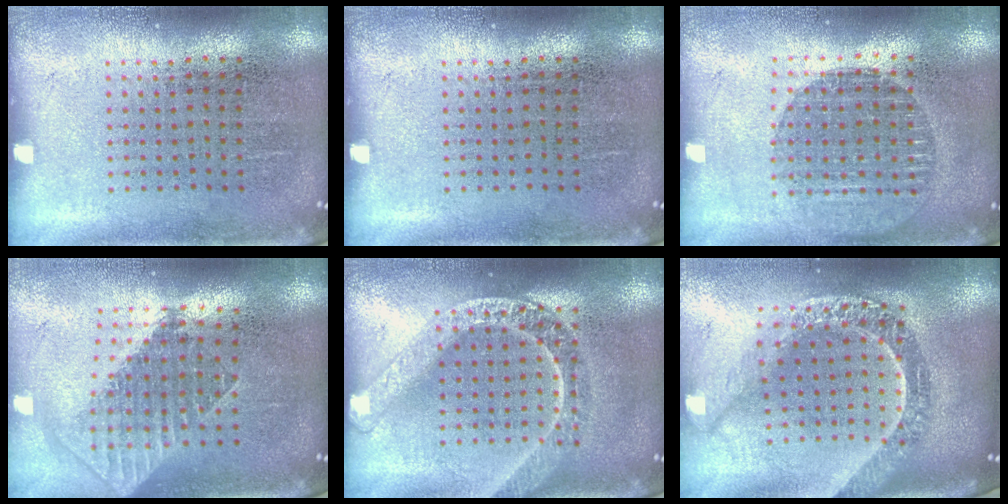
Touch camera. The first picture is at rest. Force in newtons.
{"total": 0.0}
{"total": 1.5, "press": 1.3, "slide": 0.7}
{"total": 1.8, "press": 1.4, "slide": 1.1}
{"total": 1.8, "press": 1.8, "slide": 0.2}
{"total": 2.7, "press": 2.2, "slide": 1.6}